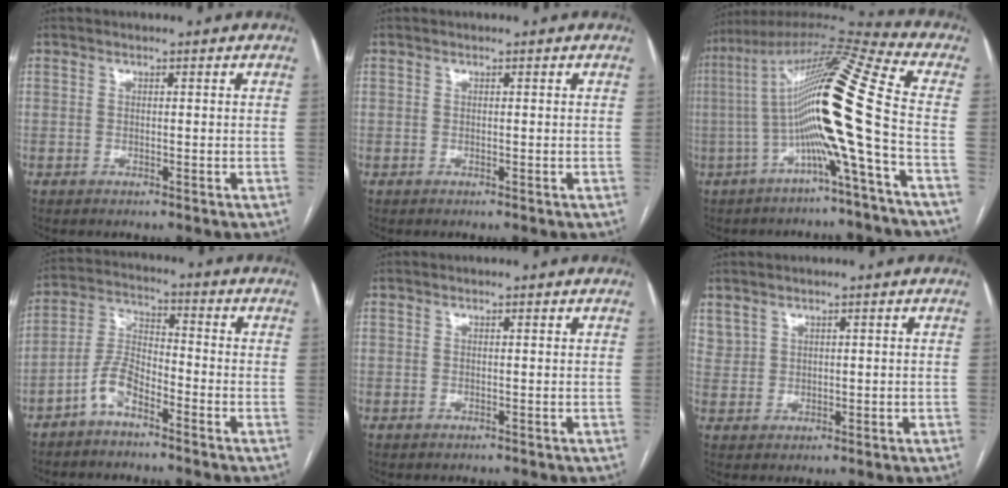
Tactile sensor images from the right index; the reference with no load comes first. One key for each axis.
{"total": 0.0}
{"total": 17.5, "fx": -3.1, "fy": -1.6, "fz": 17.2, "tx": -0.301, "ty": 0.019, "tz": -0.070}
{"total": 6.2, "fx": -4.1, "fy": 2.1, "fz": 4.1, "tx": -0.100, "ty": 0.011, "tz": -0.087}
{"total": 0.0}
{"total": 2.4, "fx": 1.7, "fy": 1.5, "fz": 0.5, "tx": -0.010, "ty": 0.008, "tz": 0.042}